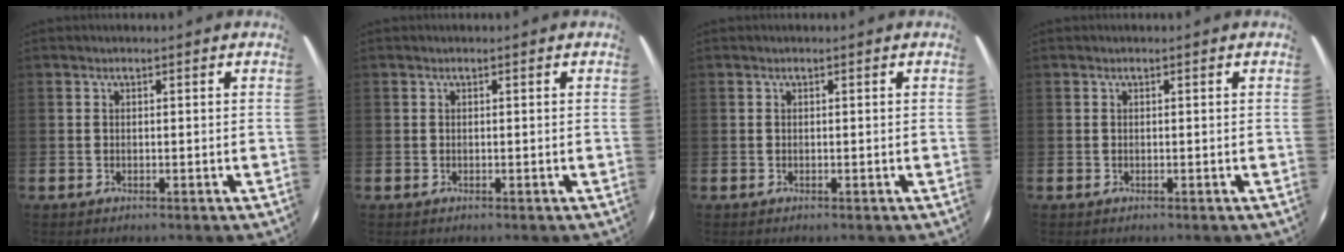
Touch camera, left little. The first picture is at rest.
{"total": 0.0}
{"total": 0.0}
{"total": 0.0}